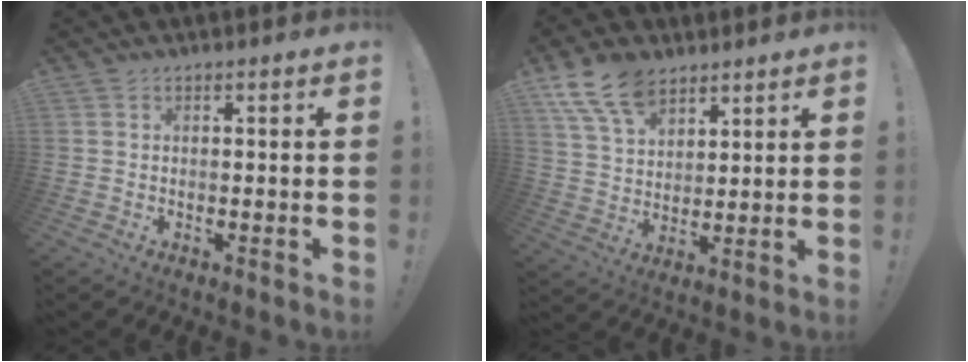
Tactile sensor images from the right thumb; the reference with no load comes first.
{"total": 12.9, "force": [8.7, 7.3, 6.1], "torque": [-0.115, -0.039, 0.166]}